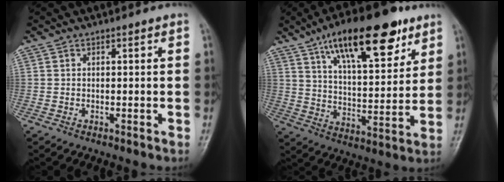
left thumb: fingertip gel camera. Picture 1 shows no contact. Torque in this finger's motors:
{"motor_torque": [0.28, 0.28, 0.24, 0.05, 0.05]}